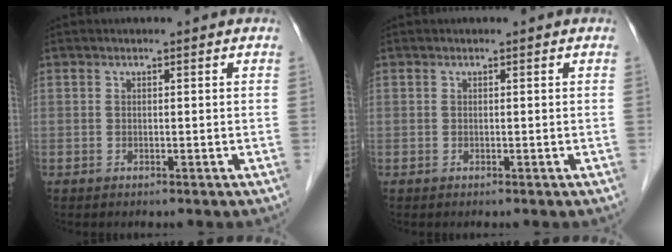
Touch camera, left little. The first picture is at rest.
{"total": 0.0}